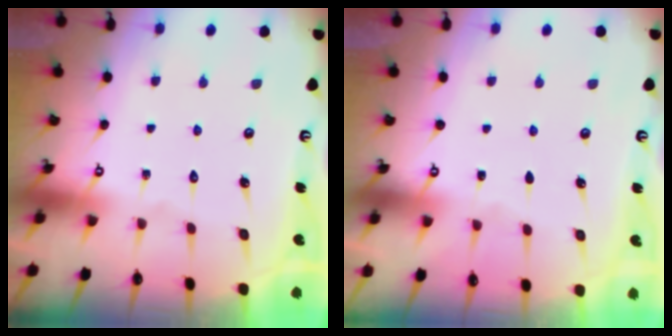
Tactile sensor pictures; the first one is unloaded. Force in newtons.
{"total": 2.4, "press": 2.4, "slide": 0.4}